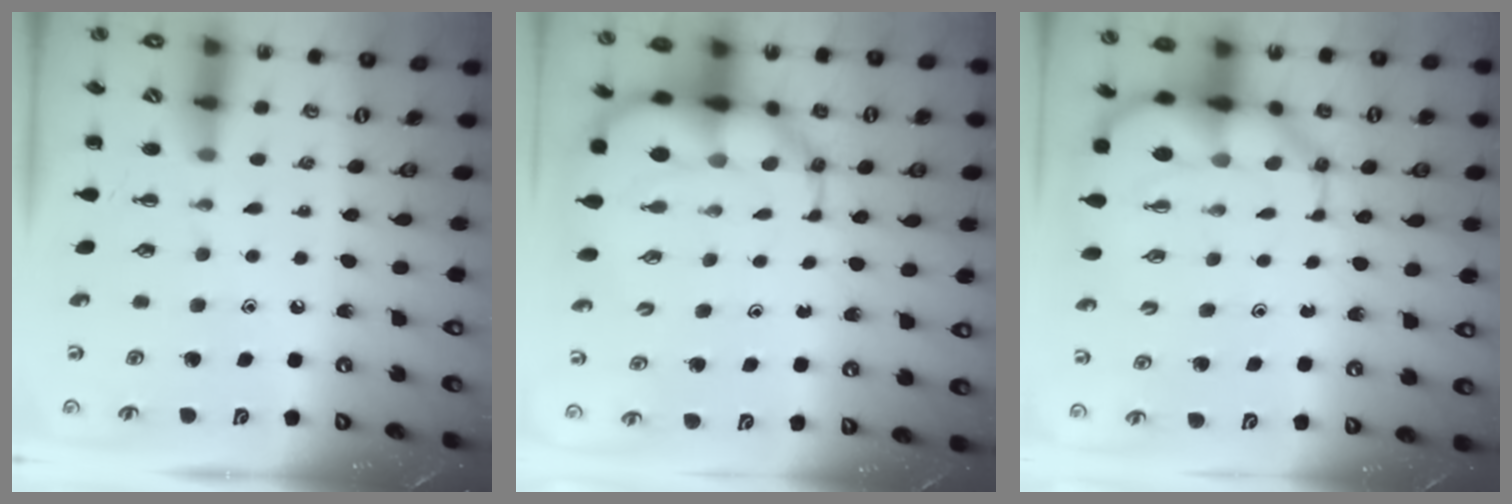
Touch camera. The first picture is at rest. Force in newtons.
{"total": 9.2, "press": 8.7, "slide": 3.0}
{"total": 9.4, "press": 8.9, "slide": 3.0}